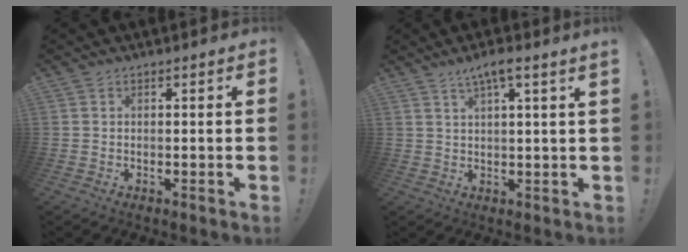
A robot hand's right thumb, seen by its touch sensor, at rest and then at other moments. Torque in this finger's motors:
{"motor_torque": [-0.10, 0.13, 0.14, 0.01, 0.16]}